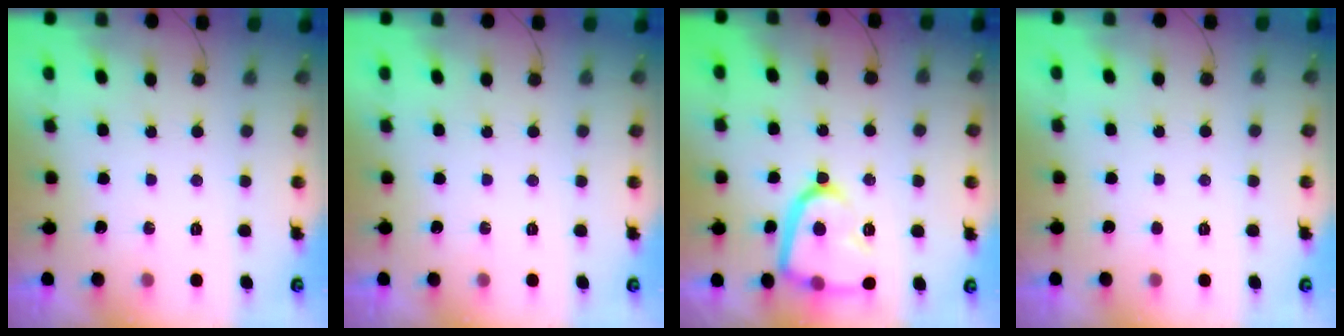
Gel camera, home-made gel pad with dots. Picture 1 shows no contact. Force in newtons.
{"total": 0.0}
{"total": 14.2, "press": 14.2, "slide": 0.7}
{"total": 1.6, "press": 1.6, "slide": 0.2}